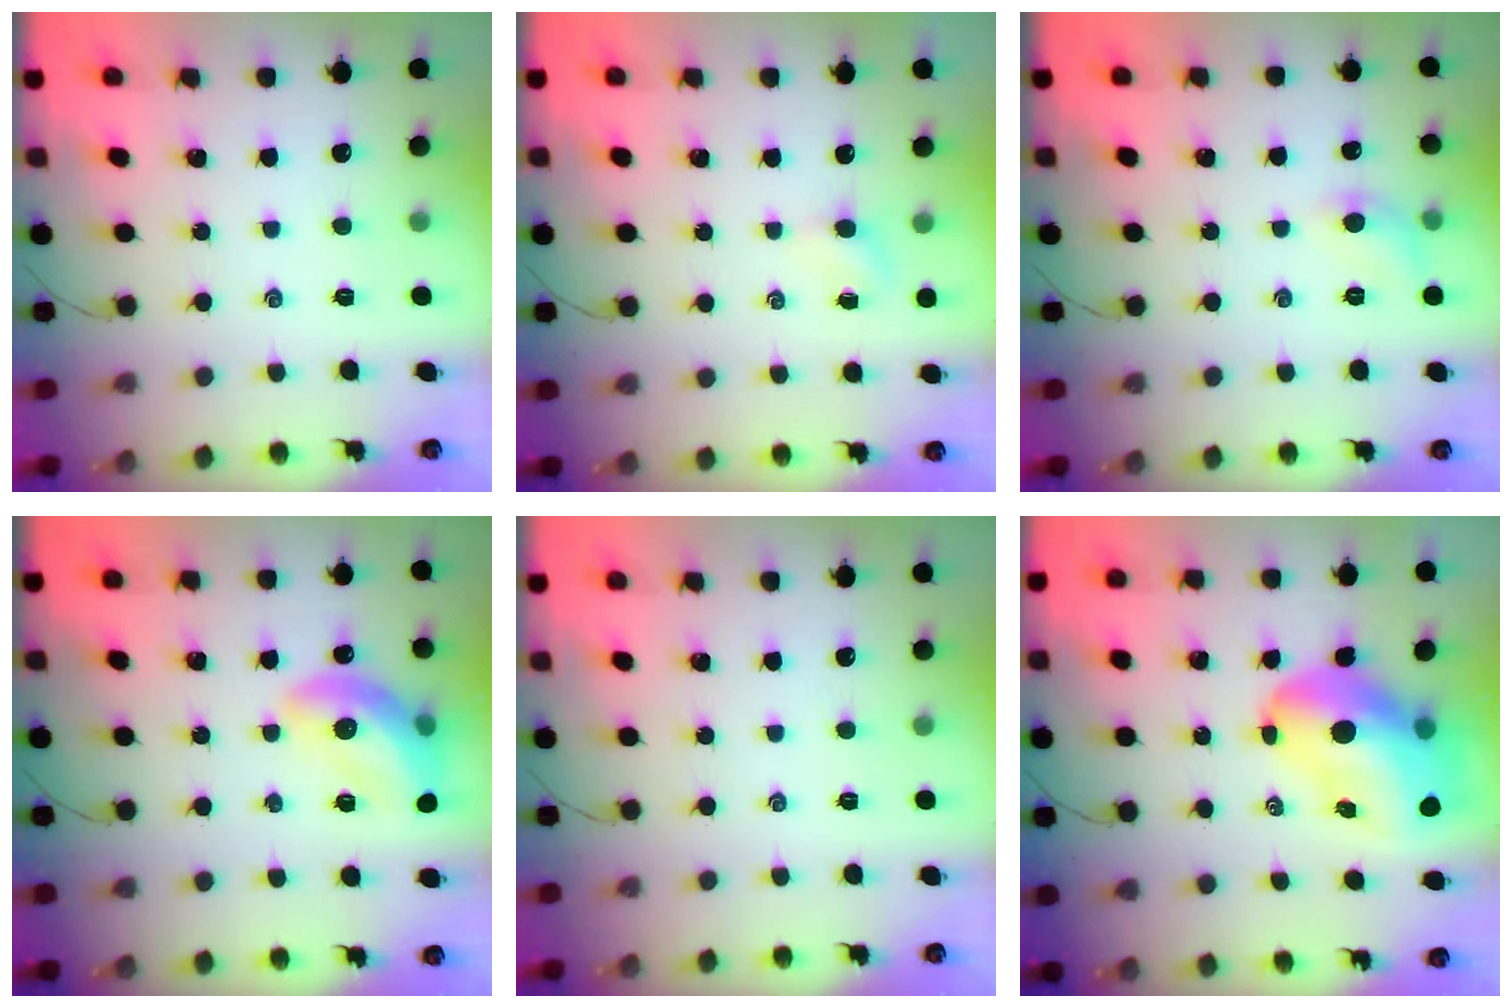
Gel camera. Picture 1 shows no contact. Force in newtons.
{"total": 2.9, "press": 2.7, "slide": 1.1}
{"total": 6.6, "press": 6.5, "slide": 1.5}
{"total": 14.8, "press": 14.7, "slide": 2.0}
{"total": 0.0}
{"total": 16.8, "press": 16.0, "slide": 5.0}